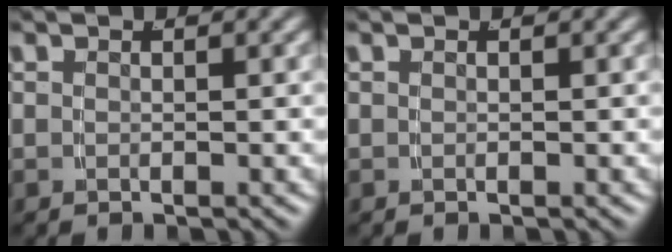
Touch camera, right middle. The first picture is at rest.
{"total": 0.0}